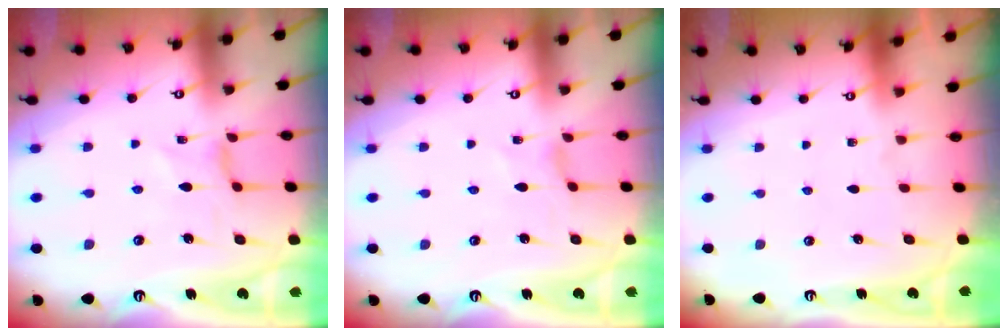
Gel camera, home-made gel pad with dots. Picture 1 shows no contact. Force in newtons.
{"total": 0.6, "press": 0.5, "slide": 0.2}
{"total": 0.0}